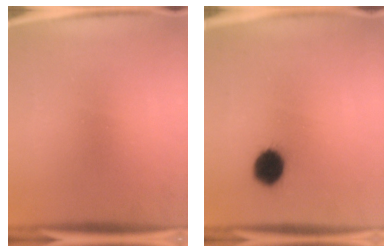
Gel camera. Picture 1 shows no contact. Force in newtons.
{"total": 8.3}